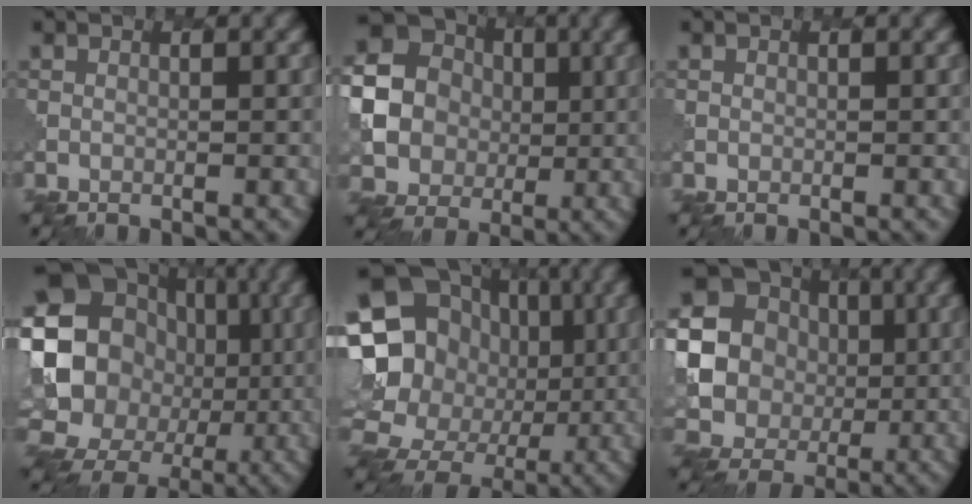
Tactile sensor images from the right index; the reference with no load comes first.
{"total": 18.7, "force": [1.7, 17.8, 5.3], "torque": [-0.169, -0.011, 0.004]}
{"total": 0.6, "force": [0.1, 0.6, 0.1], "torque": [0.002, -0.001, 0.002]}
{"total": 18.4, "force": [-0.7, 16.6, 7.8], "torque": [-0.146, 0.011, -0.026]}
{"total": 20.7, "force": [-1.1, 18.6, 9.0], "torque": [-0.172, 0.027, -0.041]}
{"total": 22.0, "force": [2.1, 21.1, 6.2], "torque": [-0.156, 0.004, -0.005]}